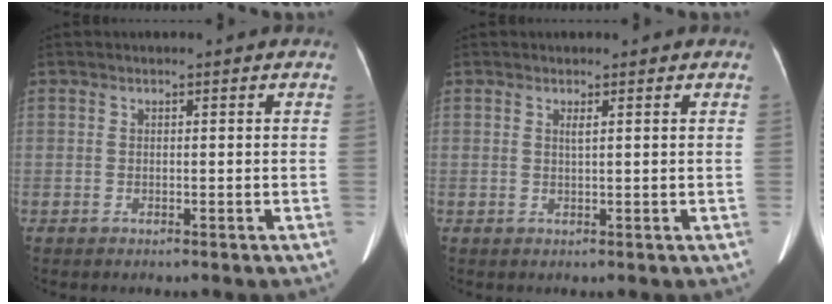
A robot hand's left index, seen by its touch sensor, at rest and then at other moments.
{"total": 1.0, "force": [0.6, 0.0, 0.8], "torque": [-0.017, 0.003, 0.011]}